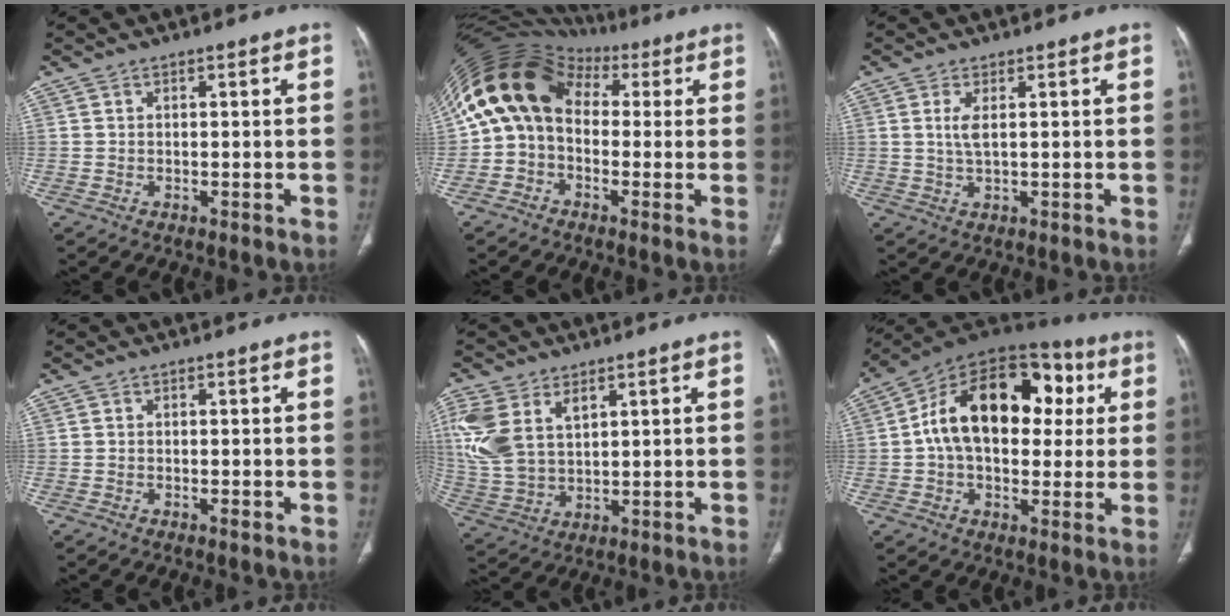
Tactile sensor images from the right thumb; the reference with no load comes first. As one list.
[{"total": 15.1, "force": [1.9, 11.8, 9.2], "torque": [-0.163, 0.062, 0.026]}, {"total": 2.9, "force": [0.8, 0.9, 2.7], "torque": [-0.068, -0.004, 0.021]}, {"total": 0.5, "force": [-0.3, 0.2, 0.4], "torque": [-0.007, -0.001, -0.005]}, {"total": 13.4, "force": [5.4, 8.3, 9.1], "torque": [-0.213, -0.008, 0.122]}, {"total": 22.5, "force": [3.5, 14.4, 16.9], "torque": [-0.244, 0.033, 0.044]}]